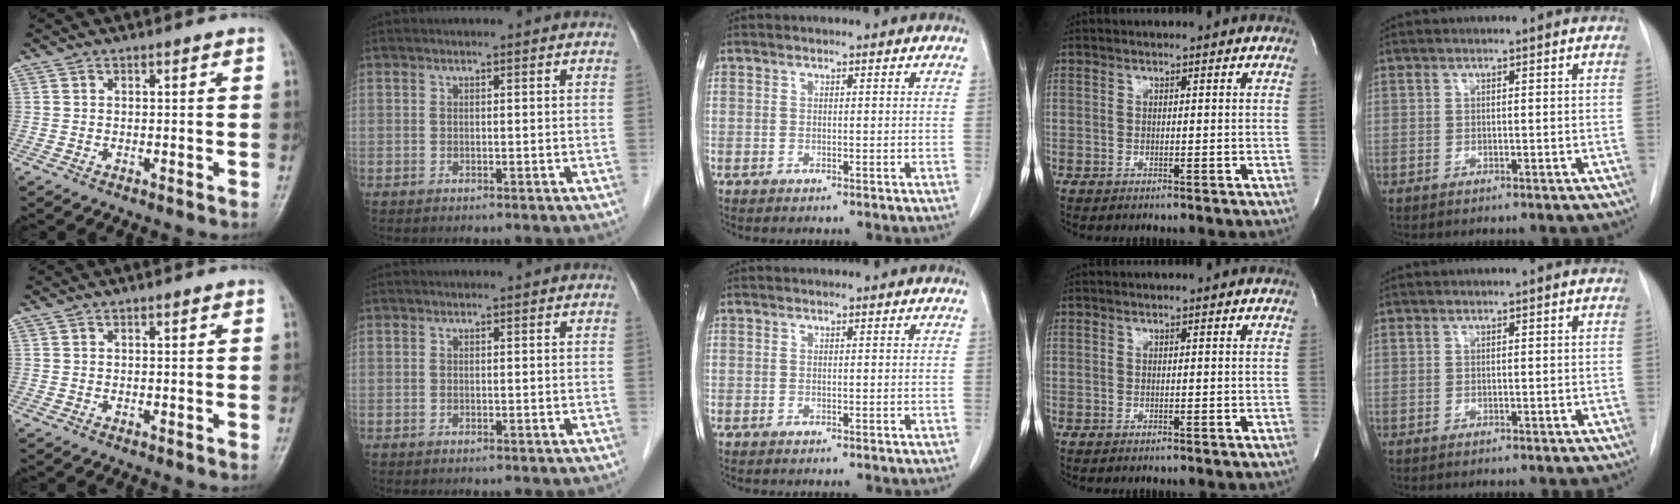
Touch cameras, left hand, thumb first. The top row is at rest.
{}